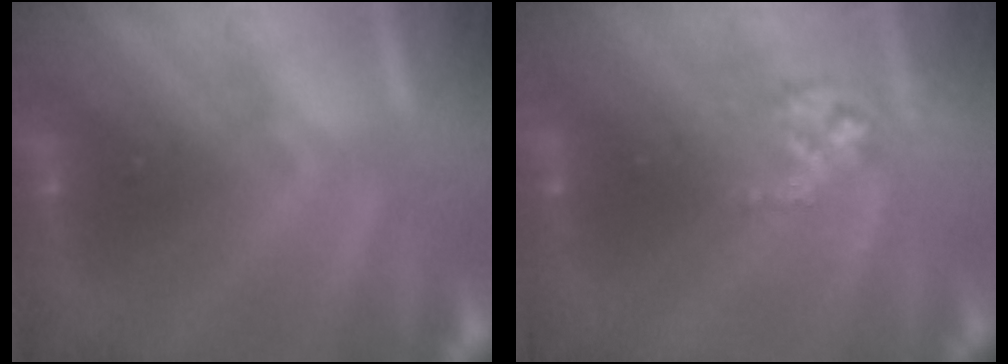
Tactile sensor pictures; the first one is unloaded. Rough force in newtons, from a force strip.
{"total": 2.7}